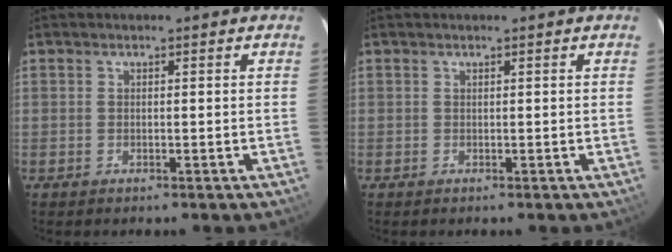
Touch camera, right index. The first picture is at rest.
{"total": 0.0}